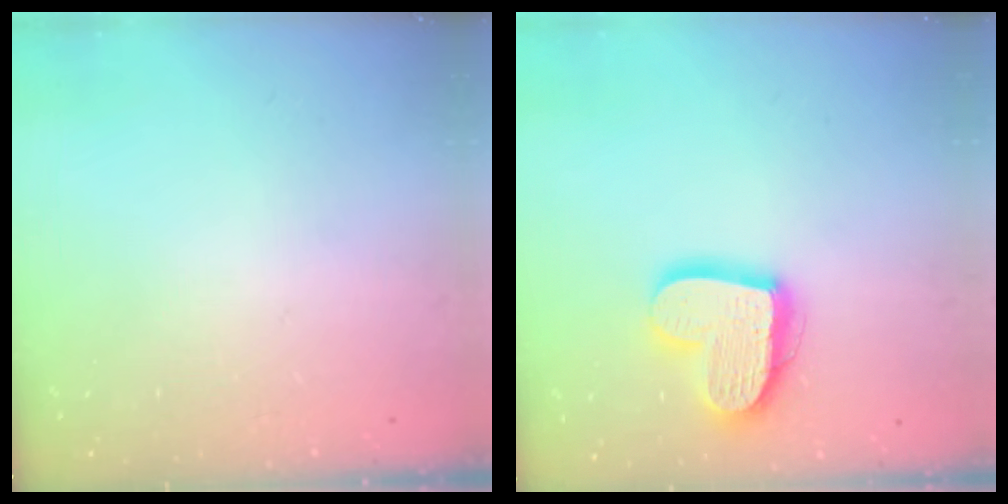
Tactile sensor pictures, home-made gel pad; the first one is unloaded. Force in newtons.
{"total": 16.9, "press": 16.8, "slide": 1.6}